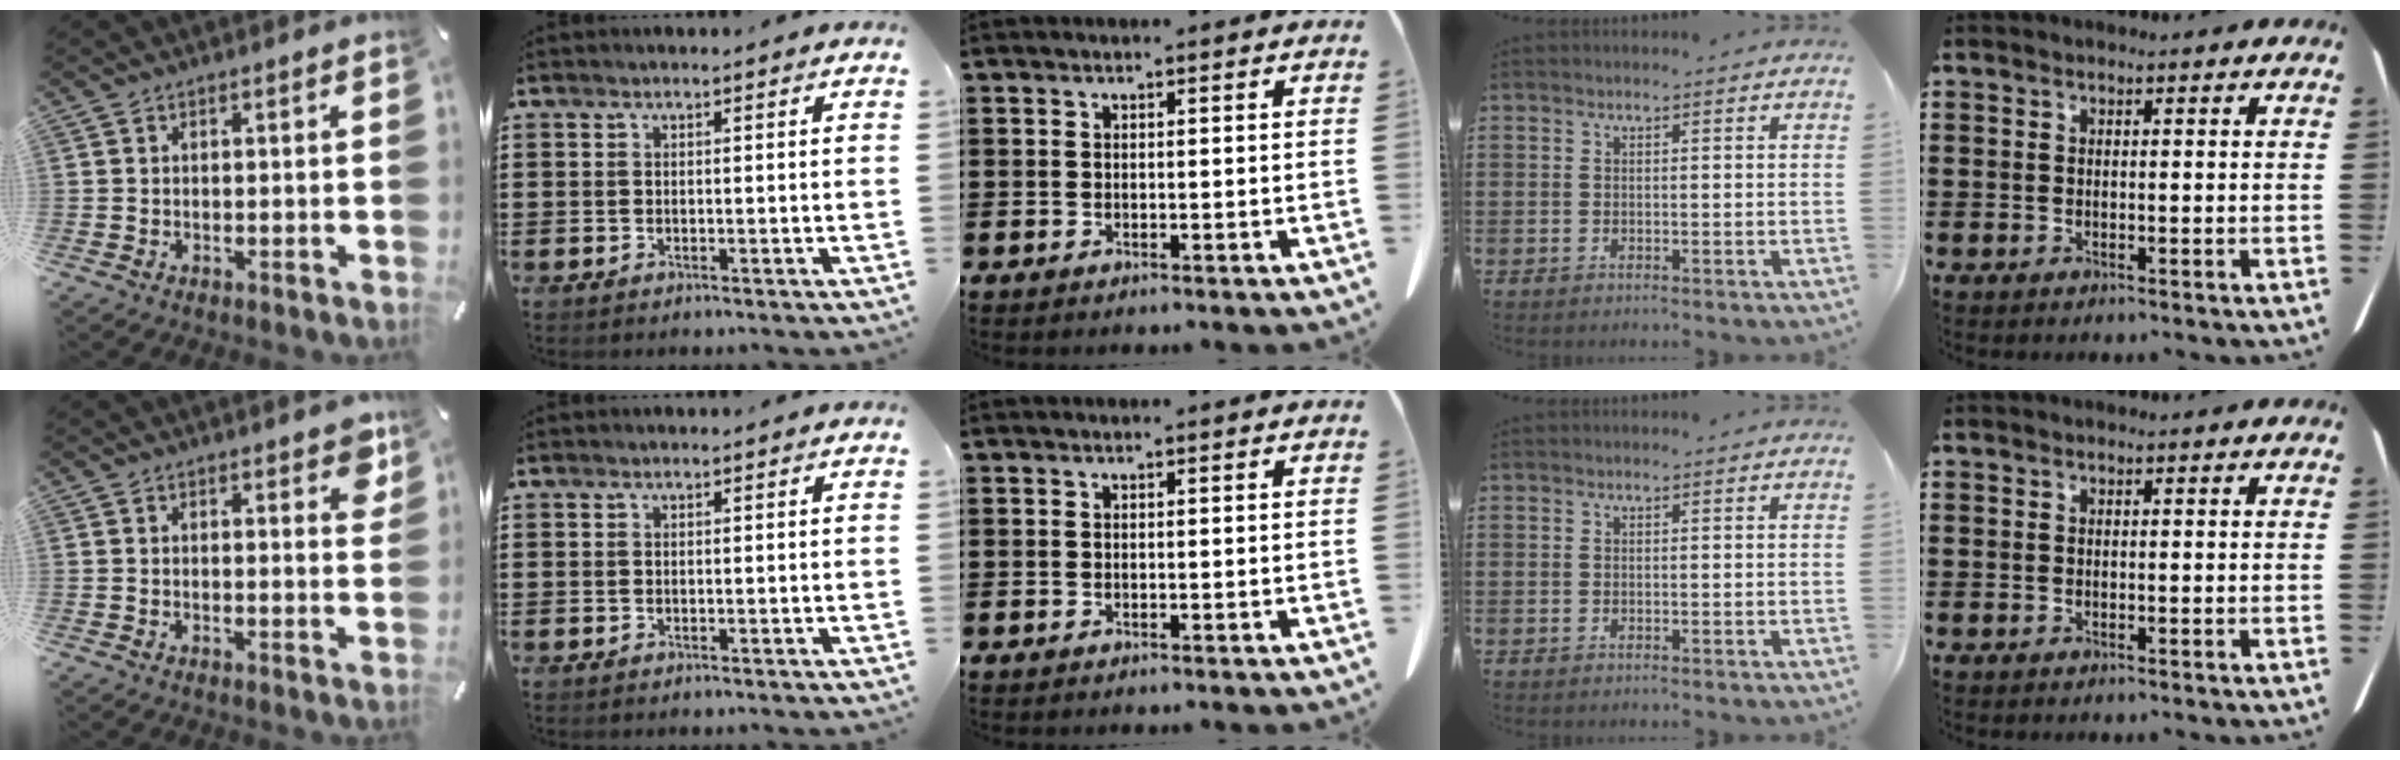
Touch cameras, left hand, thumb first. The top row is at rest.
{"thumb": {"total": 4.5, "force": [2.9, 1.9, 2.8], "torque": [-0.022, -0.015, 0.045]}}